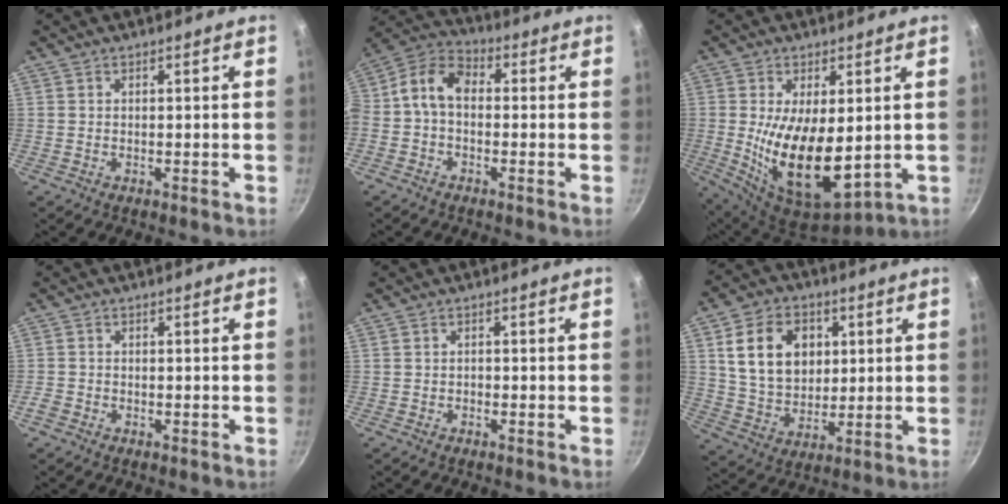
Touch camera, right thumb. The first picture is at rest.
{"total": 10.0, "force": [-0.3, 6.9, 7.2], "torque": [-0.139, 0.044, -0.028]}
{"total": 16.6, "force": [-0.1, 8.4, 14.3], "torque": [-0.240, -0.029, 0.017]}
{"total": 1.7, "force": [-1.1, 1.2, 0.7], "torque": [-0.021, 0.004, -0.025]}
{"total": 0.6, "force": [-0.4, 0.4, 0.2], "torque": [-0.005, 0.005, -0.007]}
{"total": 14.6, "force": [3.8, 10.8, 8.9], "torque": [-0.129, -0.005, 0.071]}